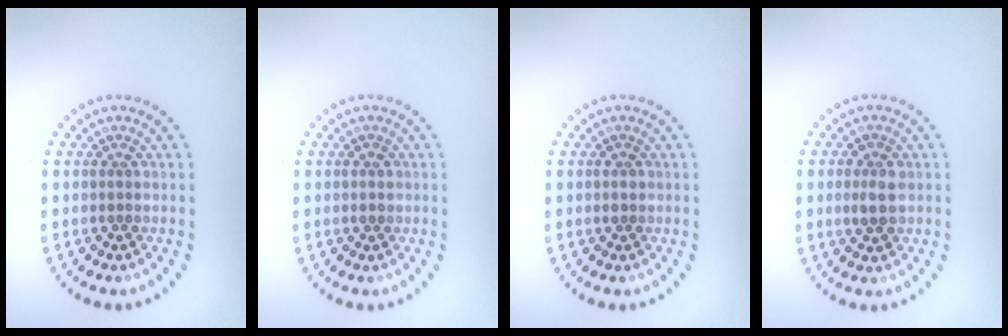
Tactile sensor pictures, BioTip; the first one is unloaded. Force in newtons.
{"total": 1.0, "press": 1.0, "slide": 0.2}
{"total": 0.9, "press": 0.9, "slide": 0.1}
{"total": 2.1, "press": 2.1, "slide": 0.2}